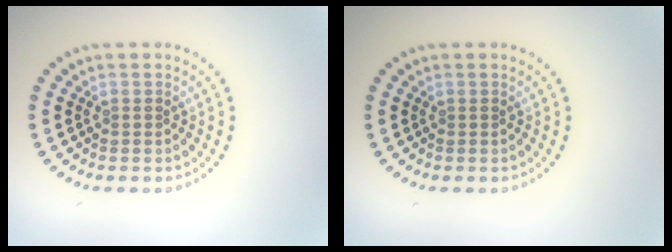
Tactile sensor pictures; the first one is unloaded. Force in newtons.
{"total": 0.0}